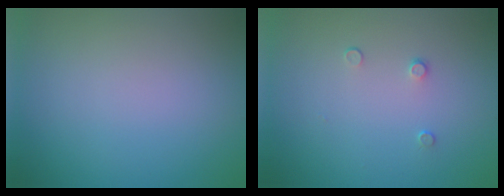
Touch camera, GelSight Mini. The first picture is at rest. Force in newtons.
{"total": 0.8, "press": 0.4, "slide": 0.6}